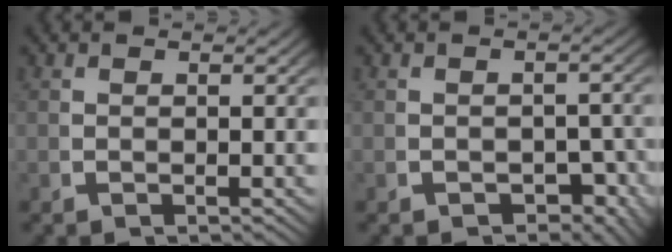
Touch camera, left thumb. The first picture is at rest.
{"total": 2.6, "force": [-1.5, 1.7, 1.3], "torque": [-0.014, -0.014, -0.022]}